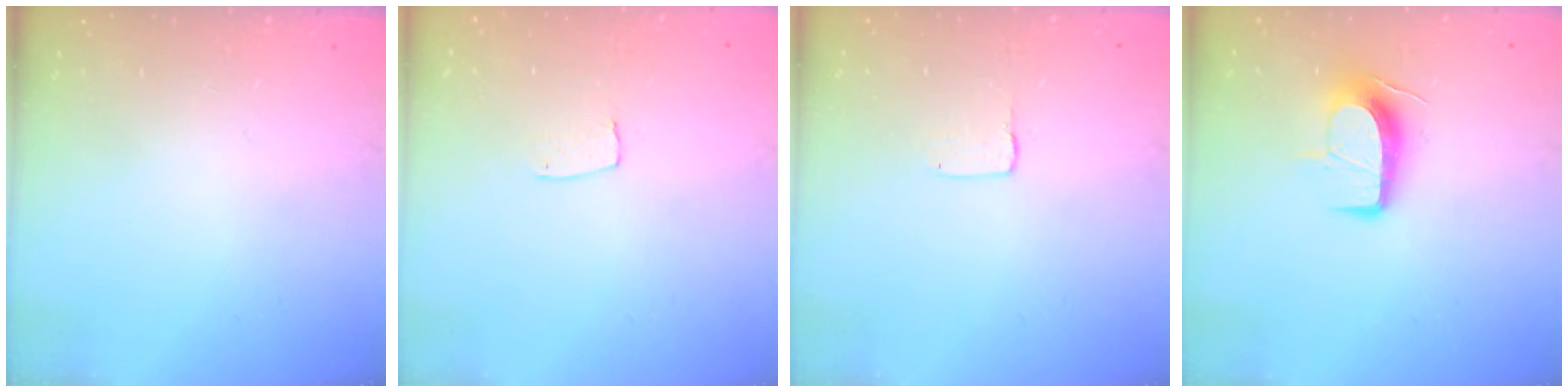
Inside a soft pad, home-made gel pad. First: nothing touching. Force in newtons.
{"total": 4.3, "press": 4.3, "slide": 0.2}
{"total": 1.0, "press": 1.0, "slide": 0.1}
{"total": 10.5, "press": 10.5, "slide": 0.9}